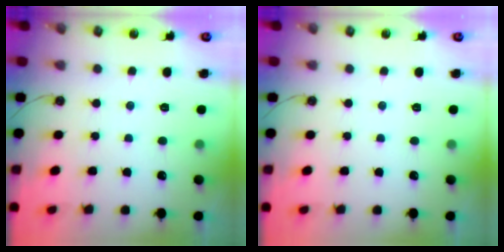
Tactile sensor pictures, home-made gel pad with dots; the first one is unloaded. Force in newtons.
{"total": 0.0}